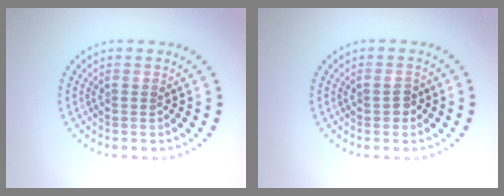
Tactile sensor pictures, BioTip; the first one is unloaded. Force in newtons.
{"total": 1.4, "press": 1.4, "slide": 0.1}